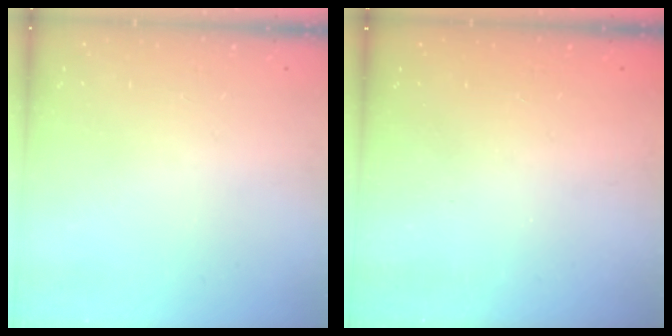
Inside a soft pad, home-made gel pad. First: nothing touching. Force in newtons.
{"total": 2.3, "press": 2.2, "slide": 0.8}